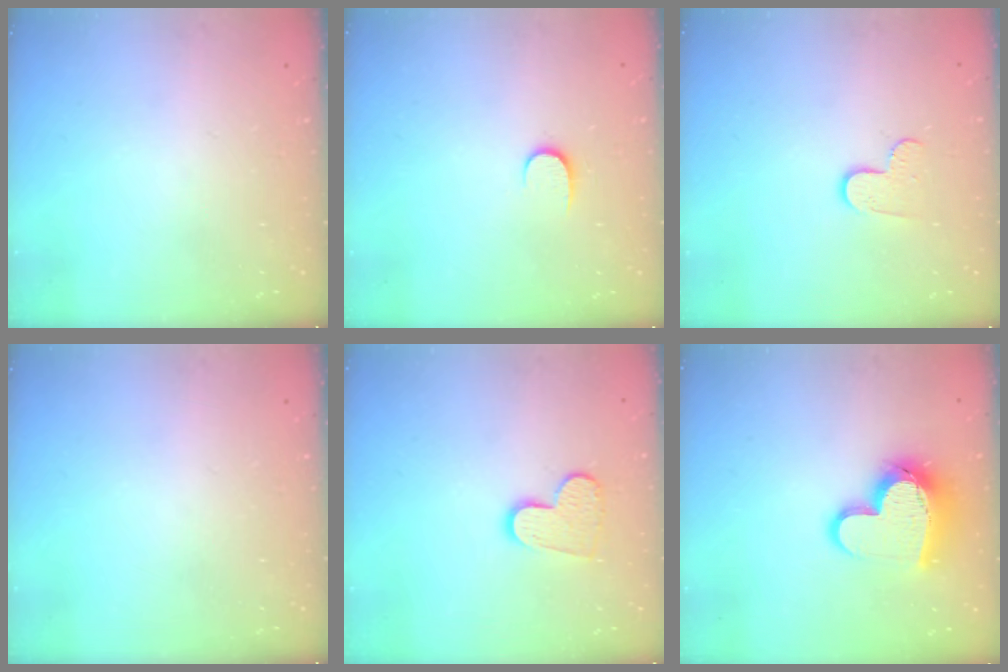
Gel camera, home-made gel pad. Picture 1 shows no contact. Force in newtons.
{"total": 6.1, "press": 6.0, "slide": 0.6}
{"total": 6.6, "press": 6.6, "slide": 0.5}
{"total": 0.0}
{"total": 10.3, "press": 10.3, "slide": 0.8}
{"total": 15.5, "press": 15.4, "slide": 1.6}